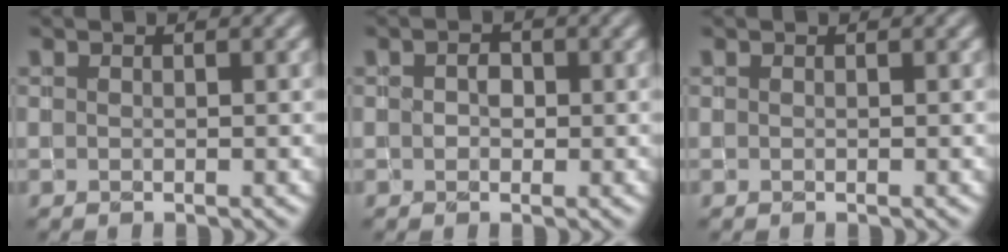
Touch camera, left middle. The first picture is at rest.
{"total": 1.4, "force": [-0.1, 1.1, 0.9], "torque": [-0.016, 0.004, -0.005]}
{"total": 0.0}